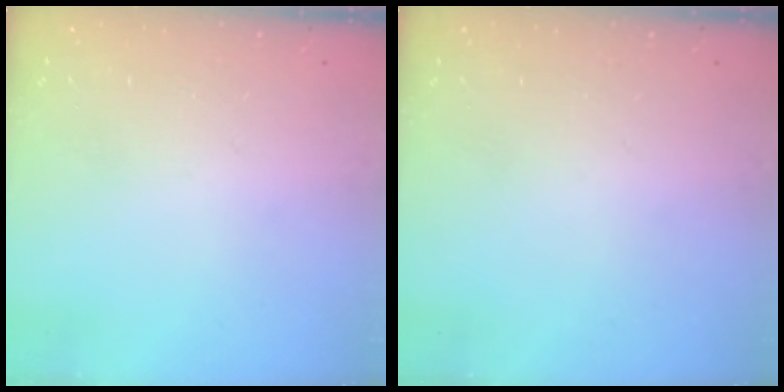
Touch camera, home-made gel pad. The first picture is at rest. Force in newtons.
{"total": 0.0}